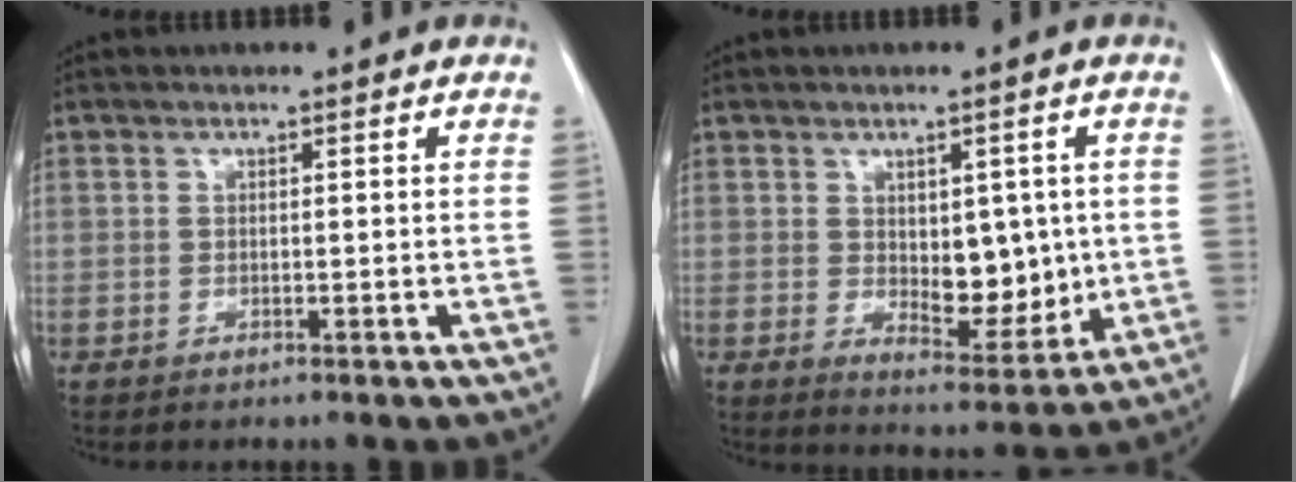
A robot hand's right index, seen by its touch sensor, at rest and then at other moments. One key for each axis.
{"total": 8.0, "fx": 0.3, "fy": 4.1, "fz": 6.8, "tx": -0.088, "ty": -0.006, "tz": 0.021}